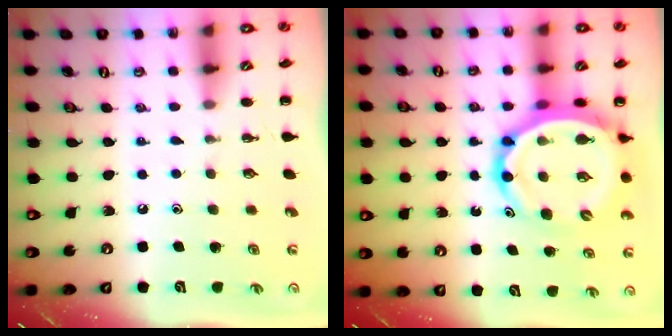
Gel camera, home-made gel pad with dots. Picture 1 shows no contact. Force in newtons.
{"total": 14.2, "press": 13.6, "slide": 4.2}